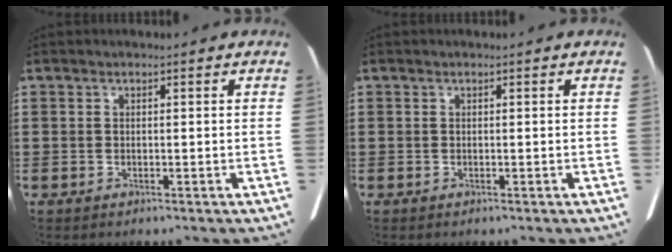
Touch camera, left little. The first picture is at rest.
{"total": 0.0}